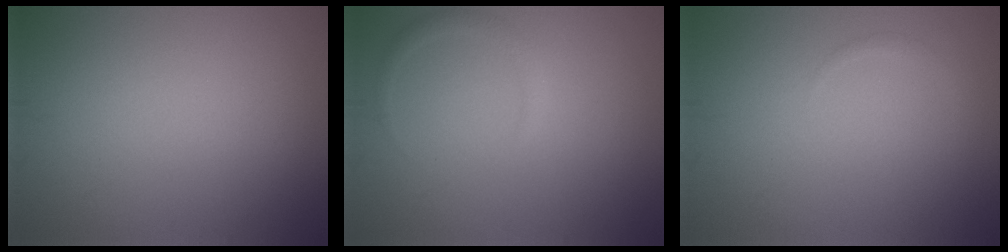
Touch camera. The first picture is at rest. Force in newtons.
{"total": 1.2, "press": 1.2, "slide": 0.0}
{"total": 0.7, "press": 0.7, "slide": 0.0}